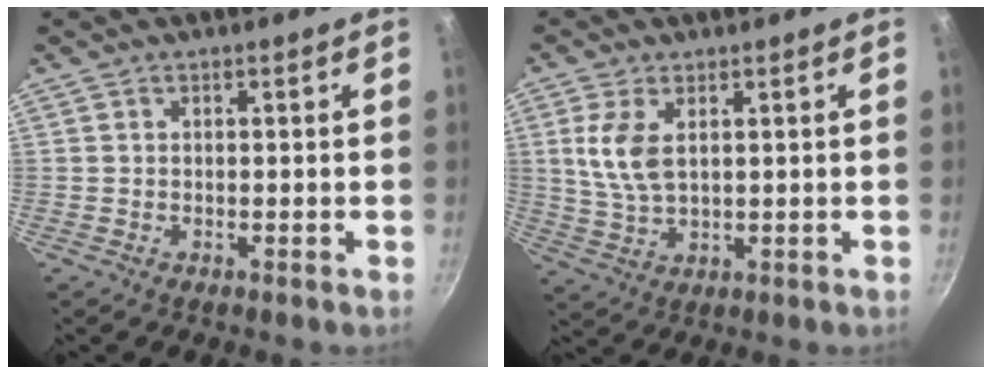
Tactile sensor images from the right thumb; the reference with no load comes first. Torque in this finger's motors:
{"motor_torque": [-0.29, 0.62, 0.75, 0.04, 0.01]}